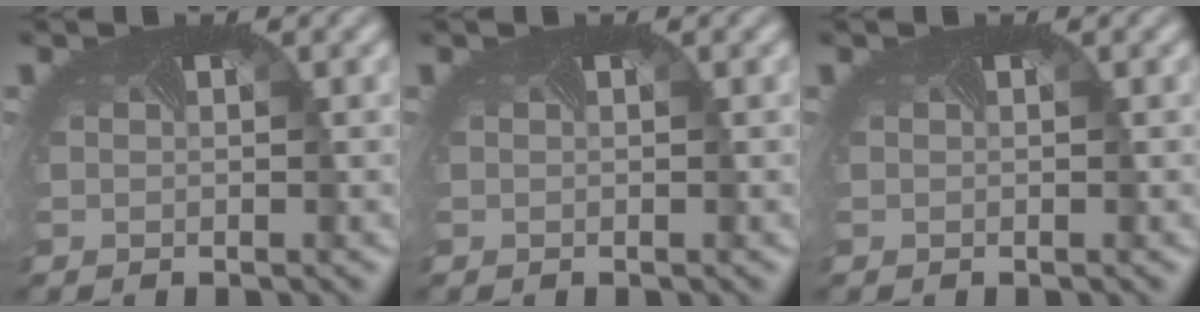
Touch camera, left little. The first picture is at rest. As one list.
[{"total": 0.0}, {"total": 0.0}]